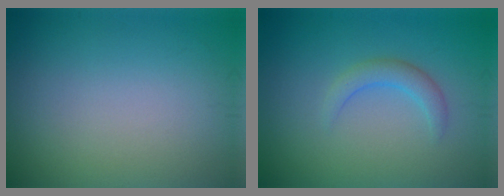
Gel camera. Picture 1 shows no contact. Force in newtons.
{"total": 2.1, "press": 2.0, "slide": 0.3}